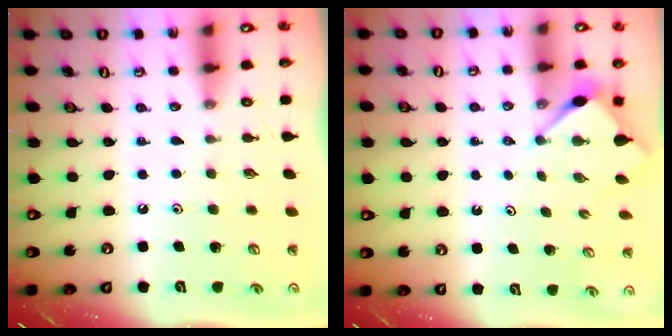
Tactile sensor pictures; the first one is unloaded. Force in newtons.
{"total": 3.2, "press": 3.2, "slide": 0.4}